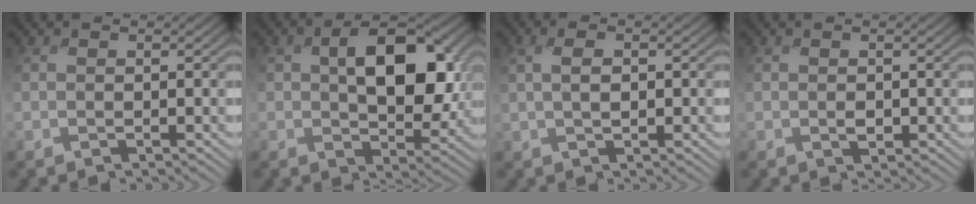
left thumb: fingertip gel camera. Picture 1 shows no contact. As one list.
[{"total": 10.4, "force": [1.6, 6.4, 8.1], "torque": [-0.132, -0.008, 0.029]}, {"total": 2.8, "force": [0.1, 1.2, 2.5], "torque": [-0.057, 0.003, 0.001]}, {"total": 1.1, "force": [-0.1, 0.8, 0.7], "torque": [-0.018, -0.004, -0.003]}]